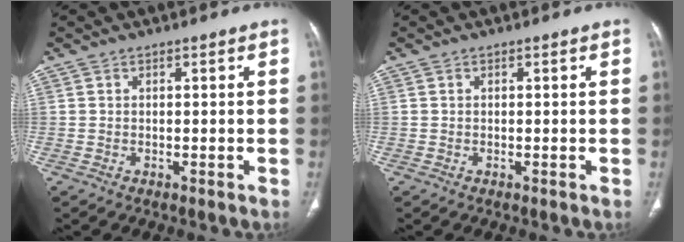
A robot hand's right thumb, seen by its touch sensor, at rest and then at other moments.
{"total": 0.0}